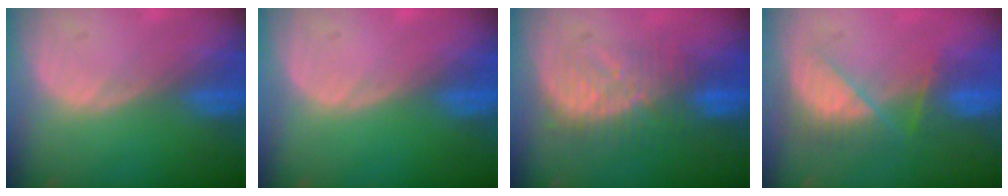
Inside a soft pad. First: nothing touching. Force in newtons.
{"total": 0.0}
{"total": 8.1, "press": 7.9, "slide": 1.6}
{"total": 8.1, "press": 7.0, "slide": 4.1}